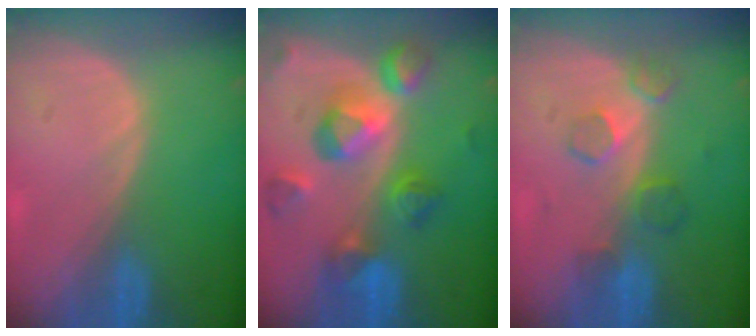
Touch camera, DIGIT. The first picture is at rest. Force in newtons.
{"total": 10.4, "press": 9.3, "slide": 4.7}
{"total": 4.8, "press": 4.5, "slide": 1.5}